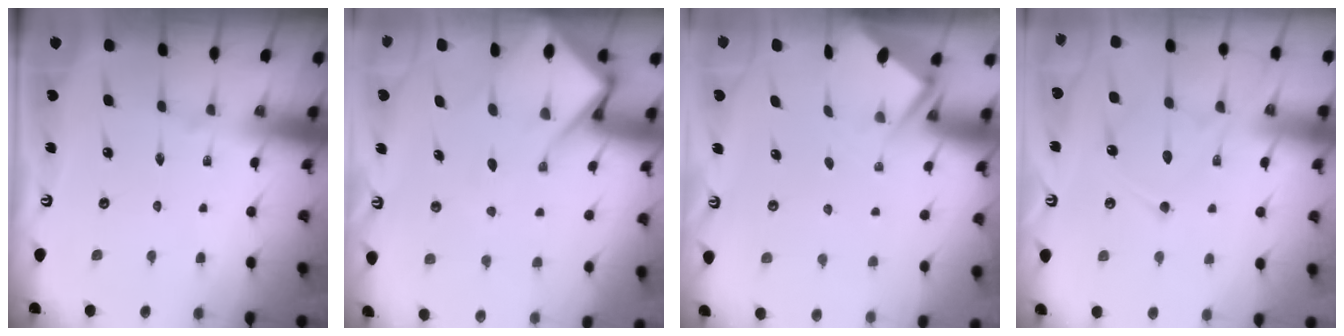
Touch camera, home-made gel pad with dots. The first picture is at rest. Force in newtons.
{"total": 12.1, "press": 12.1, "slide": 1.3}
{"total": 3.0, "press": 2.9, "slide": 0.4}
{"total": 12.5, "press": 12.5, "slide": 1.2}